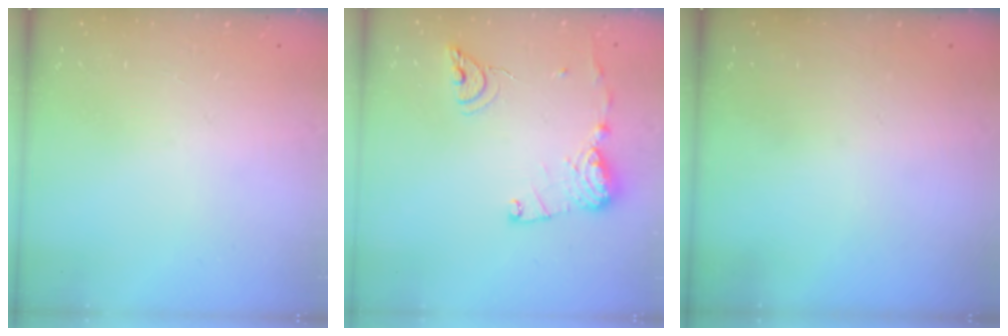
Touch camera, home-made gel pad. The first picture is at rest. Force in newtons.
{"total": 12.7, "press": 12.6, "slide": 1.4}
{"total": 0.0}